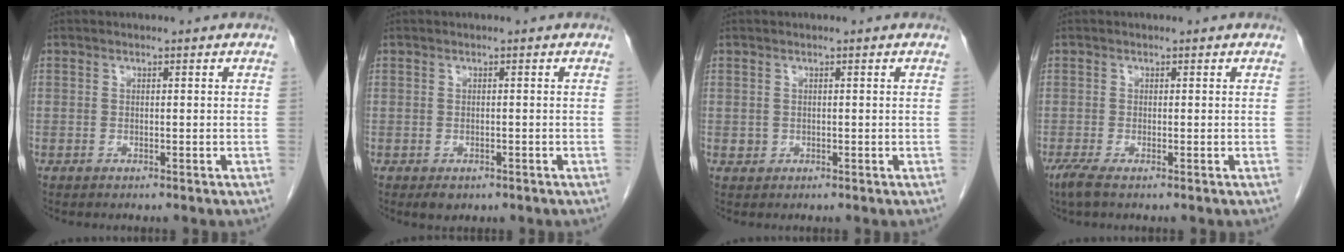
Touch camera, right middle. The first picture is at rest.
{"total": 2.7, "force": [-1.9, 1.4, 1.3], "torque": [-0.017, -0.003, -0.020]}
{"total": 0.7, "force": [-0.1, 0.7, 0.1], "torque": [-0.001, 0.002, 0.000]}
{"total": 1.8, "force": [-1.3, 0.1, 1.3], "torque": [-0.033, -0.010, -0.032]}